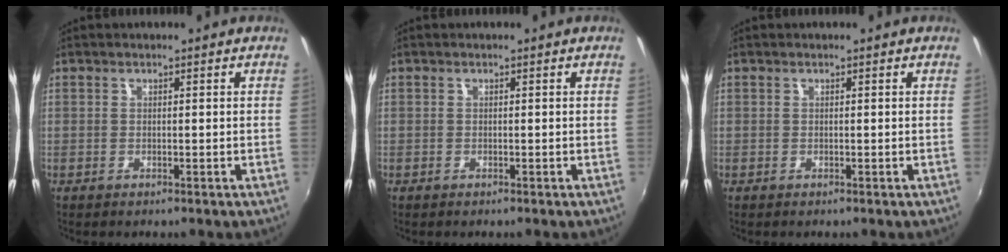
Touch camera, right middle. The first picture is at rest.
{"total": 0.0}
{"total": 0.0}